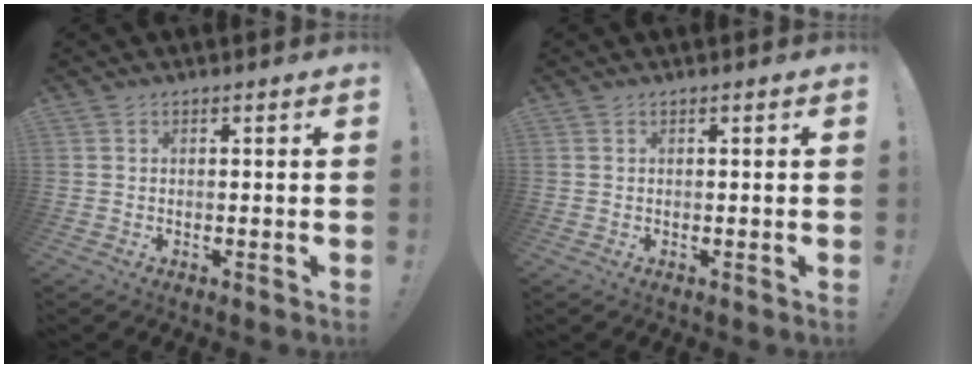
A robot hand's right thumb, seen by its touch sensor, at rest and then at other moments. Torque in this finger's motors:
{"motor_torque": [-0.03, 0.03, 0.09, -0.09, 0.04]}